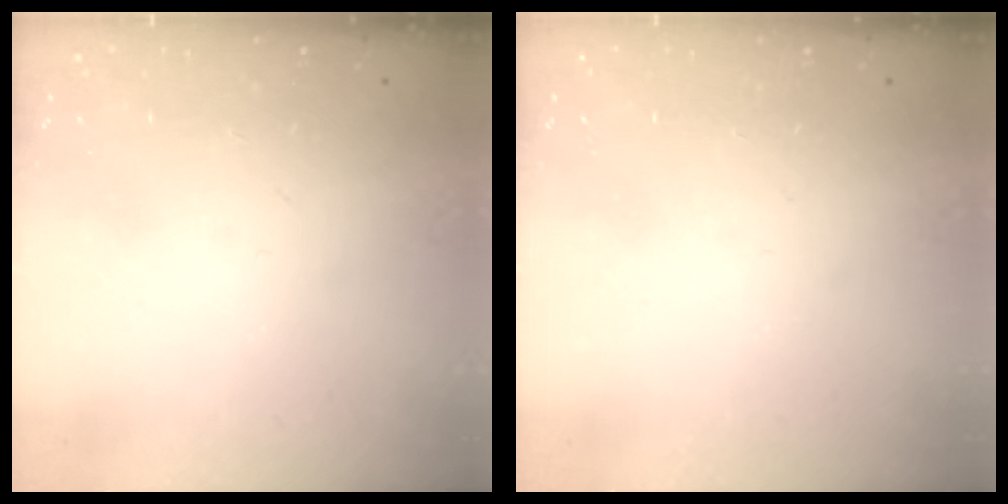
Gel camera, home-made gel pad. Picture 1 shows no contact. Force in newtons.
{"total": 0.0}